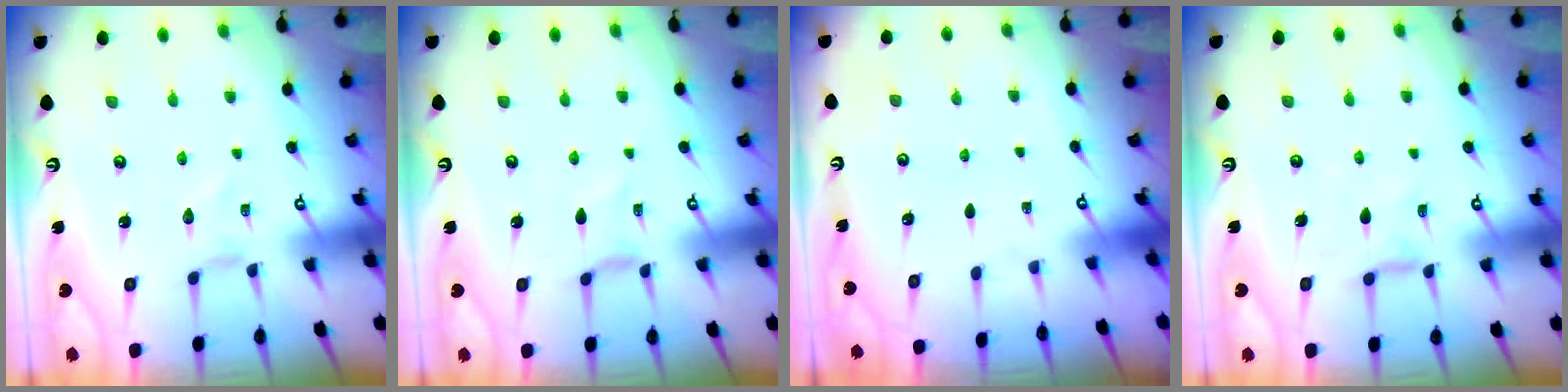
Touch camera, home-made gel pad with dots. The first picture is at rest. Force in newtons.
{"total": 0.0}
{"total": 0.0}
{"total": 2.9, "press": 2.9, "slide": 0.4}